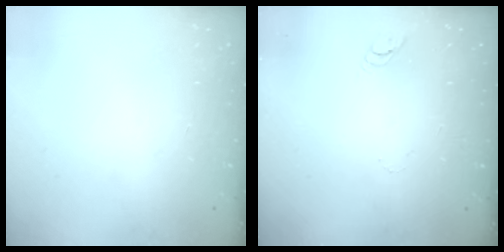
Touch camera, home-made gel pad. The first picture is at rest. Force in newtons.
{"total": 3.2, "press": 3.2, "slide": 0.3}